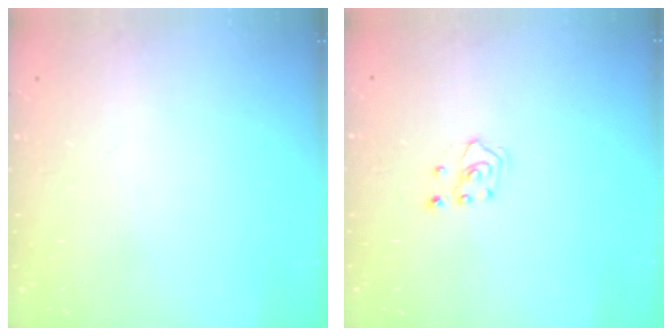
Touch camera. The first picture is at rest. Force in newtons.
{"total": 2.0, "press": 1.8, "slide": 0.9}